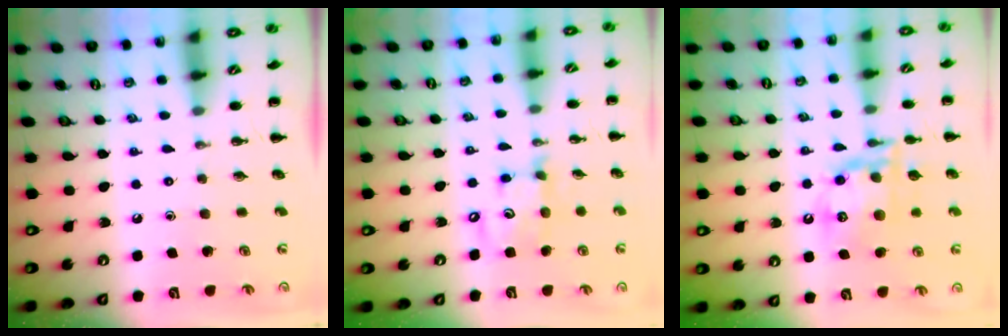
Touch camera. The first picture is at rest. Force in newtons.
{"total": 8.8, "press": 8.7, "slide": 1.2}
{"total": 15.0, "press": 14.8, "slide": 2.7}